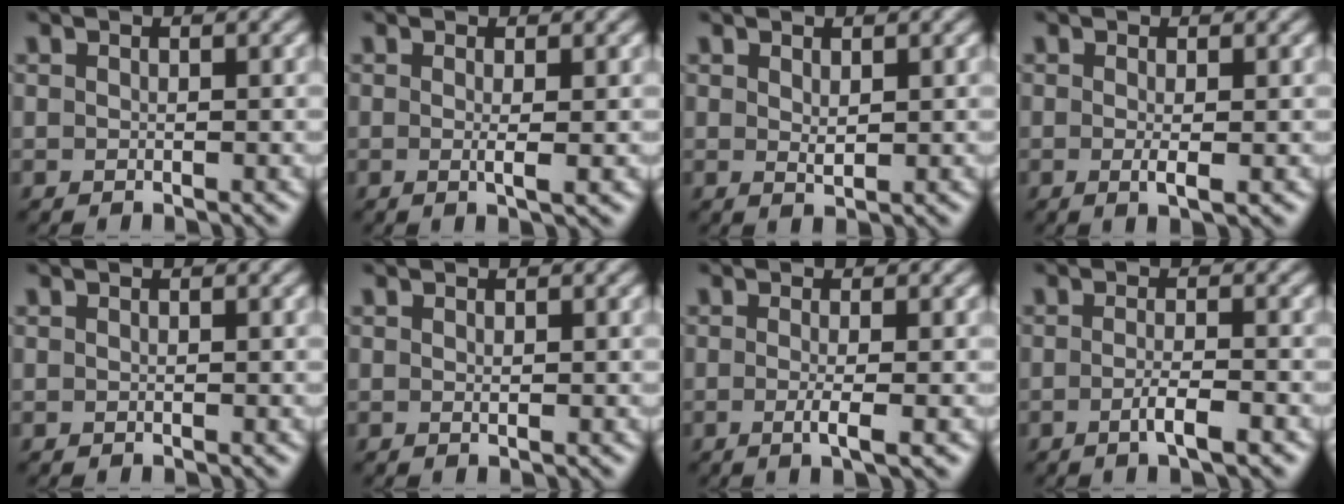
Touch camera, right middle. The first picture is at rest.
{"total": 1.3, "force": [-0.1, 0.1, 1.3], "torque": [-0.025, -0.004, -0.003]}
{"total": 0.9, "force": [0.5, 0.3, 0.7], "torque": [-0.016, -0.003, 0.013]}
{"total": 1.2, "force": [-0.2, 0.1, 1.2], "torque": [-0.023, -0.005, -0.004]}
{"total": 0.0}
{"total": 0.0}
{"total": 2.1, "force": [-0.6, 0.4, 2.0], "torque": [-0.033, -0.007, -0.011]}
{"total": 2.6, "force": [-1.2, 0.6, 2.3], "torque": [-0.037, 0.000, -0.022]}